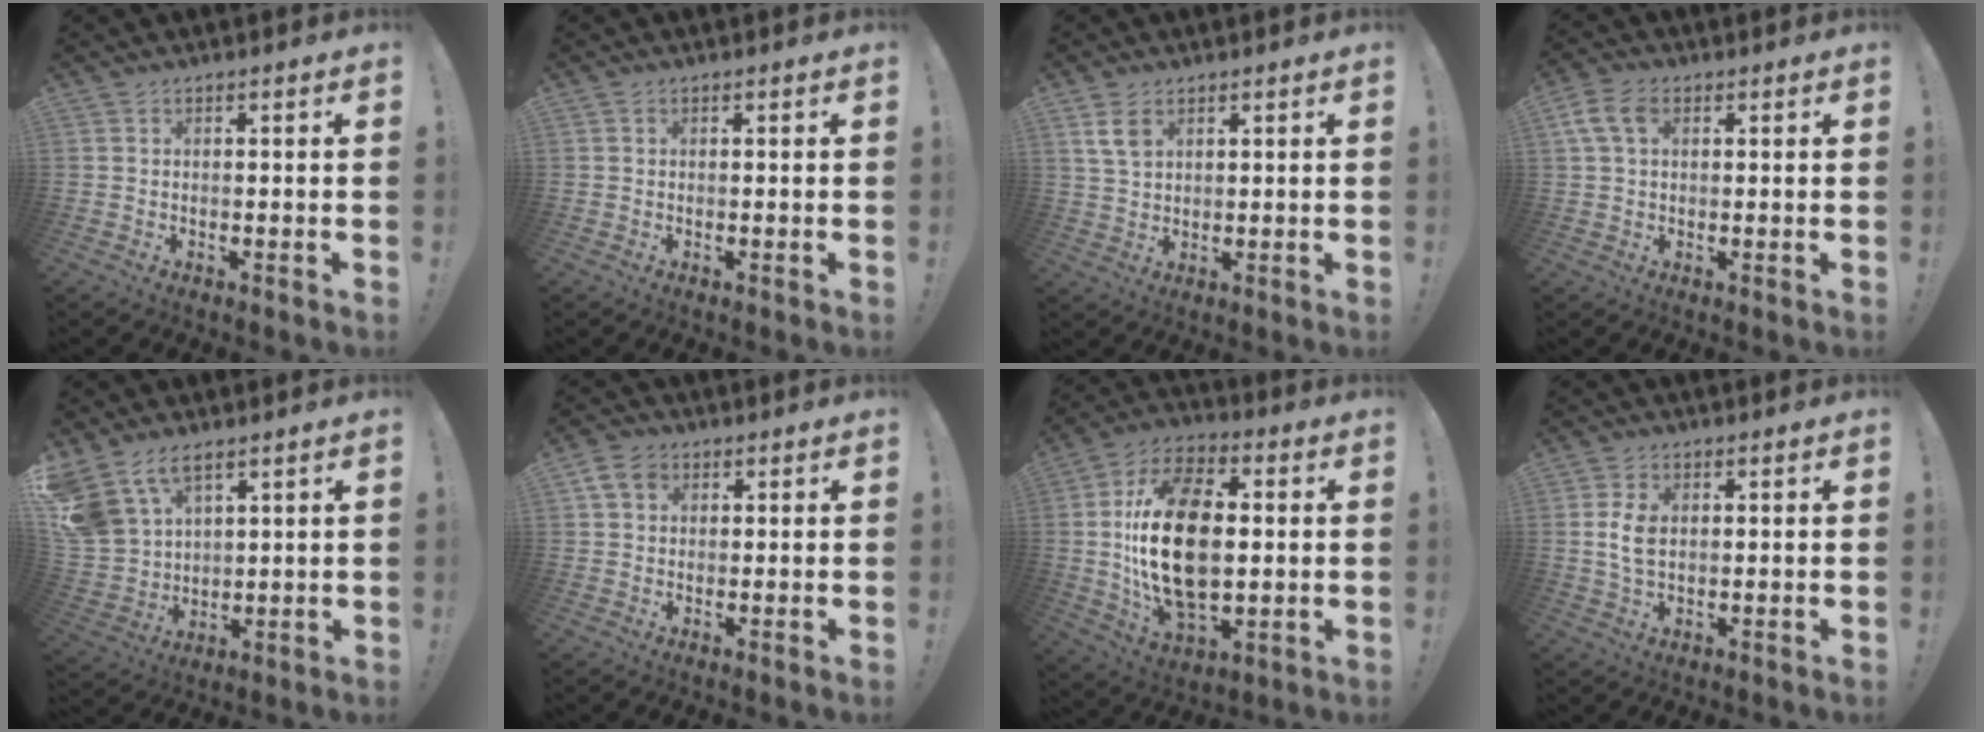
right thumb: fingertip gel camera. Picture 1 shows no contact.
{"total": 0.0}
{"total": 6.2, "force": [3.0, 4.2, 3.5], "torque": [-0.052, -0.009, 0.058]}
{"total": 7.3, "force": [2.5, 4.8, 4.9], "torque": [-0.101, 0.002, 0.048]}
{"total": 12.3, "force": [8.1, 7.5, 5.4], "torque": [-0.125, -0.048, 0.164]}
{"total": 6.3, "force": [2.6, 4.8, 3.1], "torque": [-0.051, 0.002, 0.052]}
{"total": 23.4, "force": [0.5, 13.9, 18.8], "torque": [-0.358, 0.000, 0.009]}
{"total": 6.2, "force": [0.6, 4.2, 4.5], "torque": [-0.087, -0.002, 0.007]}